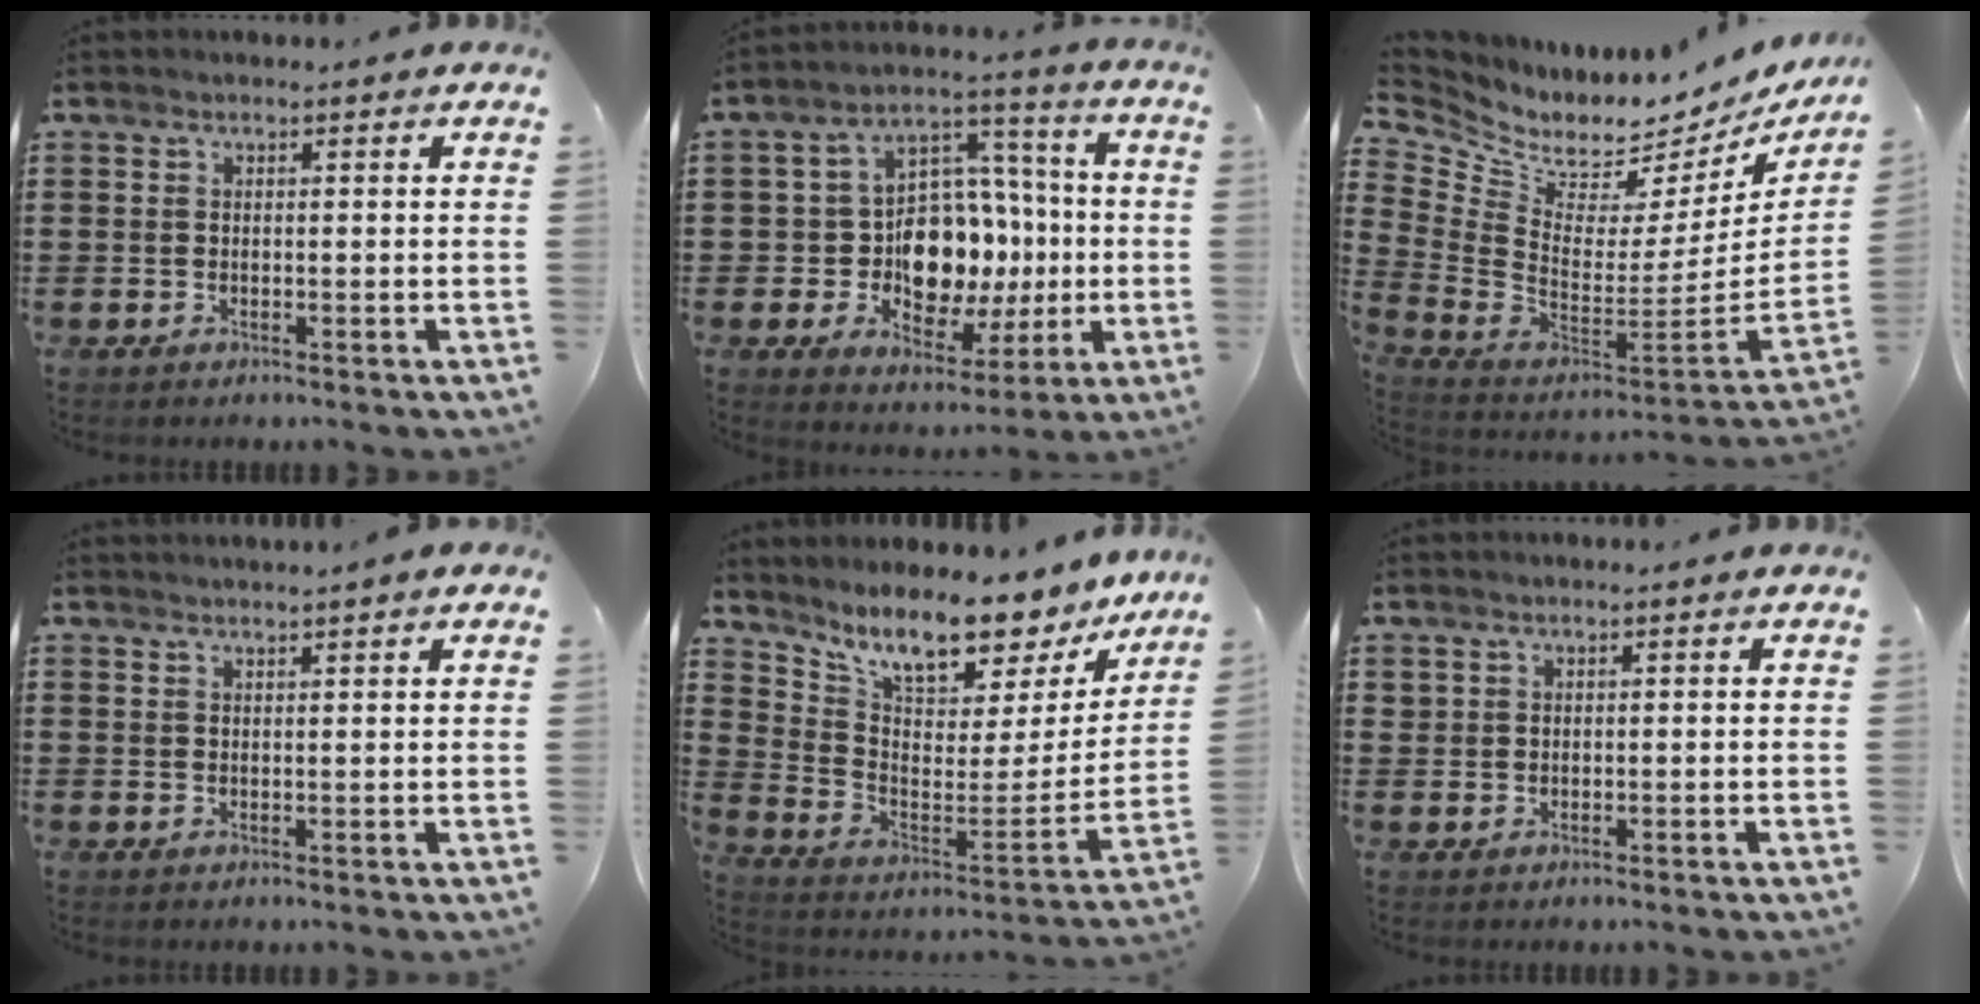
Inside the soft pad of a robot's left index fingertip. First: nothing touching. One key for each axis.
{"total": 11.8, "fx": -0.9, "fy": 9.8, "fz": 6.6, "tx": -0.118, "ty": 0.000, "tz": -0.008}
{"total": 3.4, "fx": 2.9, "fy": 1.7, "fz": 0.5, "tx": -0.044, "ty": -0.053, "tz": 0.044}
{"total": 1.5, "fx": 1.4, "fy": -0.4, "fz": 0.4, "tx": -0.010, "ty": -0.002, "tz": 0.028}
{"total": 10.0, "fx": 8.9, "fy": 1.6, "fz": 4.3, "tx": -0.094, "ty": -0.085, "tz": 0.145}
{"total": 0.6, "fx": 0.5, "fy": 0.4, "fz": 0.0, "tx": 0.000, "ty": 0.003, "tz": 0.010}